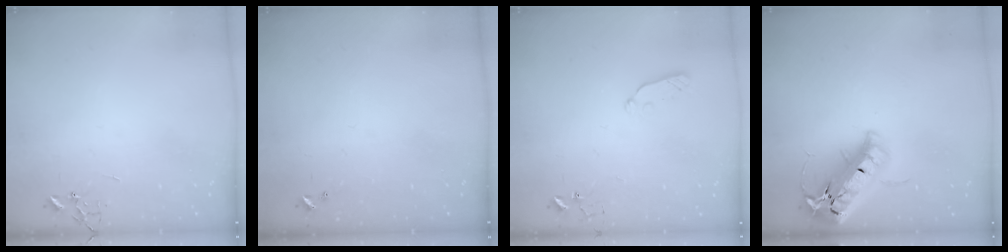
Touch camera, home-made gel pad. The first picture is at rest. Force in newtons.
{"total": 0.0}
{"total": 3.8, "press": 3.8, "slide": 0.6}
{"total": 25.0, "press": 24.5, "slide": 4.9}